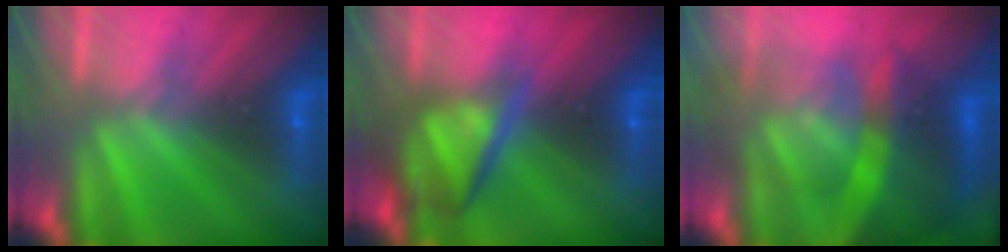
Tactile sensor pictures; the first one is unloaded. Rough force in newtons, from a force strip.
{"total": 6.5}
{"total": 8.7}